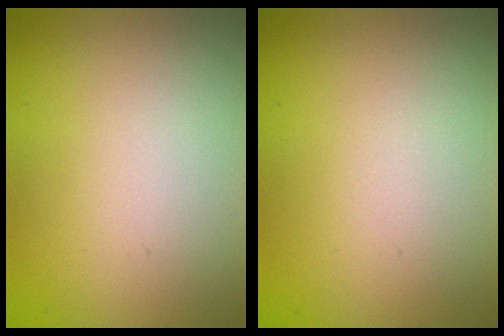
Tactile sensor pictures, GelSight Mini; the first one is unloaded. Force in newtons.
{"total": 0.0}